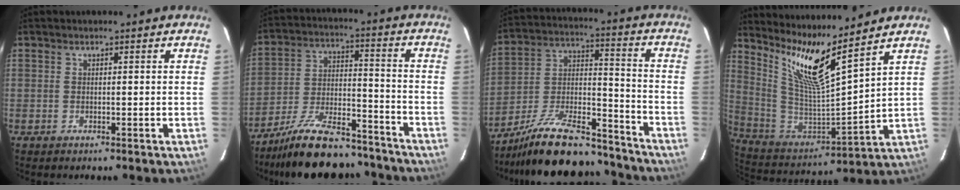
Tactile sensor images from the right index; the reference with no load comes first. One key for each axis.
{"total": 21.5, "fx": -18.3, "fy": 6.2, "fz": 9.4, "tx": -0.173, "ty": 0.001, "tz": -0.270}
{"total": 24.2, "fx": -19.8, "fy": 7.3, "fz": 12.0, "tx": -0.220, "ty": 0.011, "tz": -0.296}
{"total": 15.6, "fx": 11.8, "fy": -0.1, "fz": 10.2, "tx": -0.178, "ty": -0.035, "tz": 0.228}